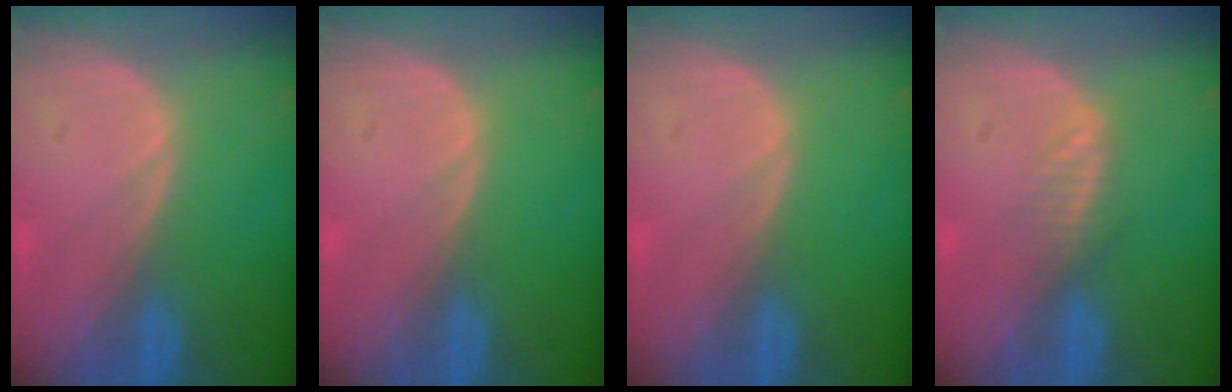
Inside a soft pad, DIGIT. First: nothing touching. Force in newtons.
{"total": 0.0}
{"total": 0.0}
{"total": 2.0, "press": 2.0, "slide": 0.2}